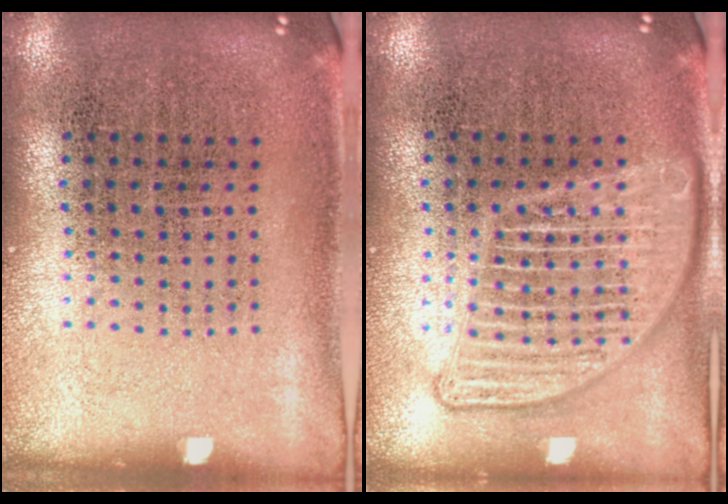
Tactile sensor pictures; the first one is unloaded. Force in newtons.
{"total": 3.0, "press": 3.0, "slide": 0.3}